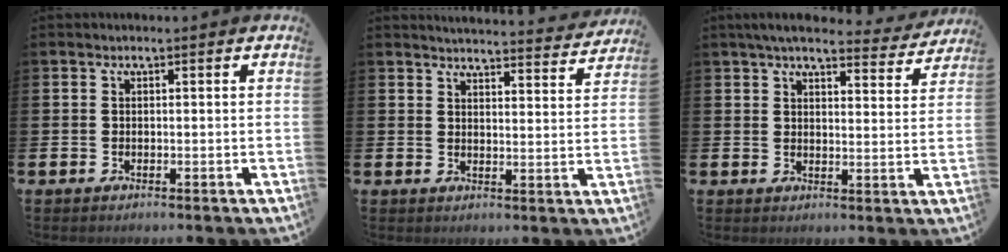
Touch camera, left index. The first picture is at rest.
{"total": 4.5, "force": [4.4, 0.1, 0.4], "torque": [-0.005, -0.039, 0.075]}
{"total": 5.4, "force": [4.9, 1.0, 2.0], "torque": [-0.044, -0.024, 0.084]}